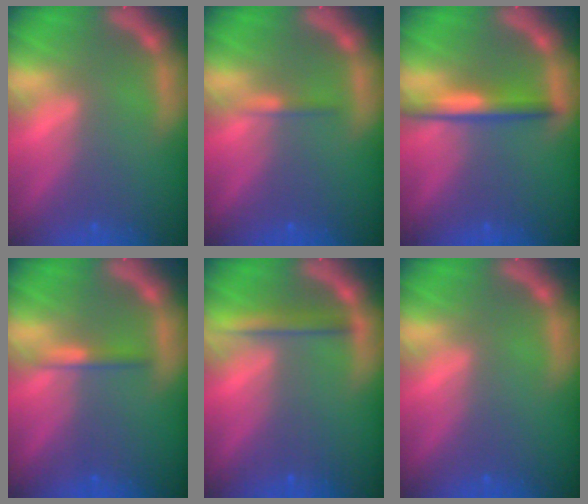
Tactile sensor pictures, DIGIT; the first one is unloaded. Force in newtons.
{"total": 0.9}
{"total": 3.5}
{"total": 1.4}
{"total": 2.5}
{"total": 0.0}